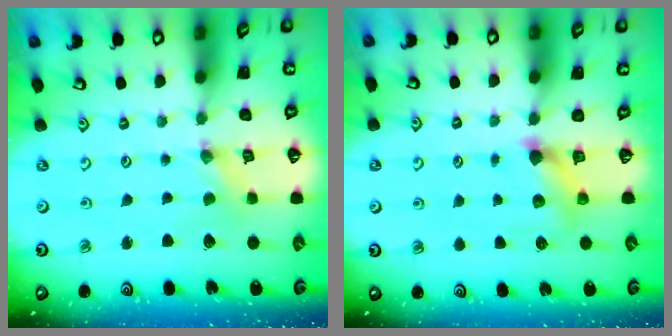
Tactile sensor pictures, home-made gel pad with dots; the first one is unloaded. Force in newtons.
{"total": 6.9, "press": 6.9, "slide": 0.5}